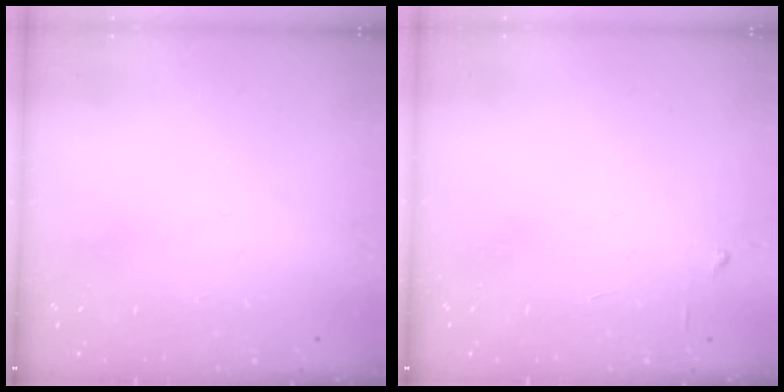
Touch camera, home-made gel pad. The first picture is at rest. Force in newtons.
{"total": 3.7, "press": 3.6, "slide": 0.4}